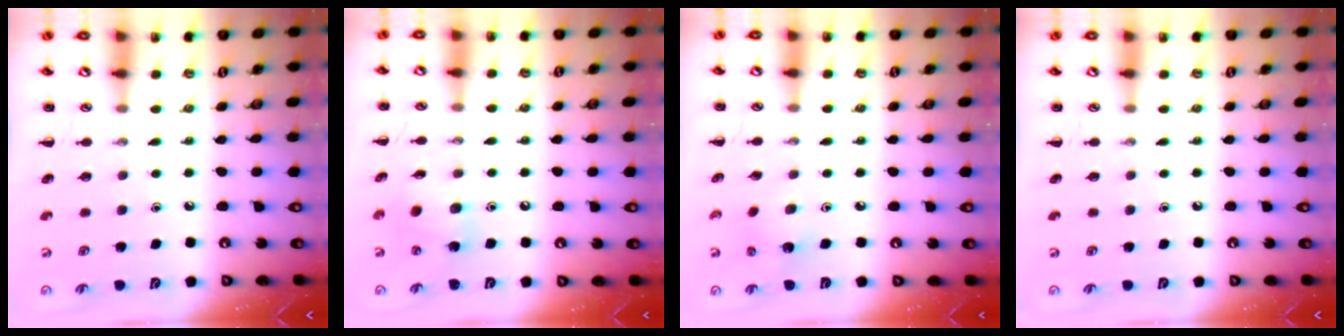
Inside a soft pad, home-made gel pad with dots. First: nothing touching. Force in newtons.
{"total": 9.1, "press": 9.1, "slide": 1.0}
{"total": 2.1, "press": 2.0, "slide": 0.5}
{"total": 0.0}